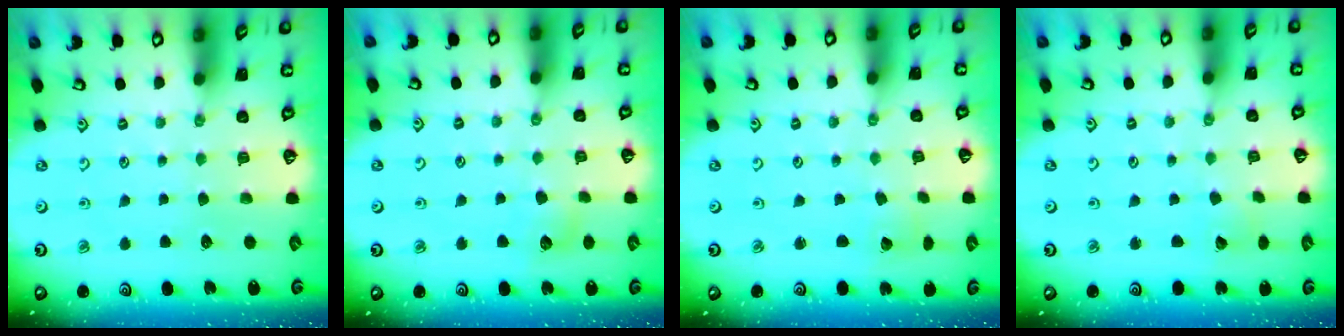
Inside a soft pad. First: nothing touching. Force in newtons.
{"total": 5.9, "press": 5.9, "slide": 0.8}
{"total": 1.4, "press": 1.4, "slide": 0.1}
{"total": 3.9, "press": 3.9, "slide": 0.3}